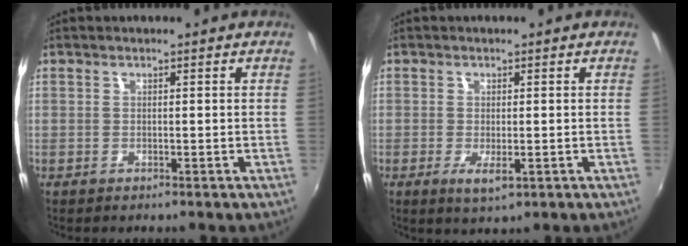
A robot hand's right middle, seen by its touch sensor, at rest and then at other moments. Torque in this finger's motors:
{"motor_torque": [0.14, -0.14, 0.04, 0.01]}